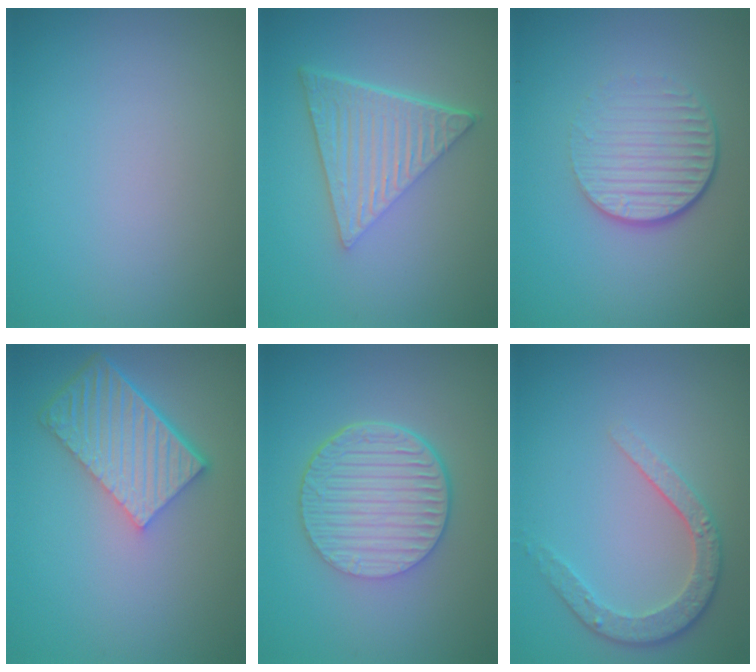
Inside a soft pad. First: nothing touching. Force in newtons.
{"total": 6.7, "press": 4.4, "slide": 5.0}
{"total": 4.5, "press": 2.8, "slide": 3.5}
{"total": 6.2, "press": 4.3, "slide": 4.5}
{"total": 6.7, "press": 4.6, "slide": 4.8}
{"total": 3.5, "press": 2.8, "slide": 2.0}